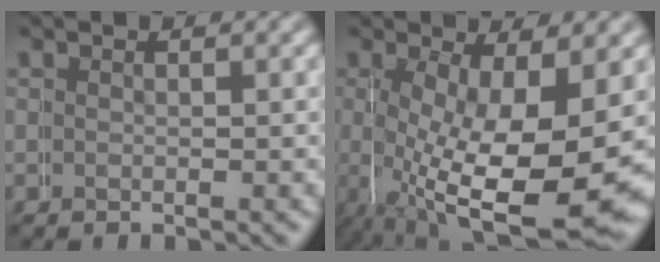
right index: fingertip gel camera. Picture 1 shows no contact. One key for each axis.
{"total": 13.4, "fx": -1.7, "fy": 6.2, "fz": 11.7, "tx": -0.222, "ty": -0.055, "tz": 0.008}